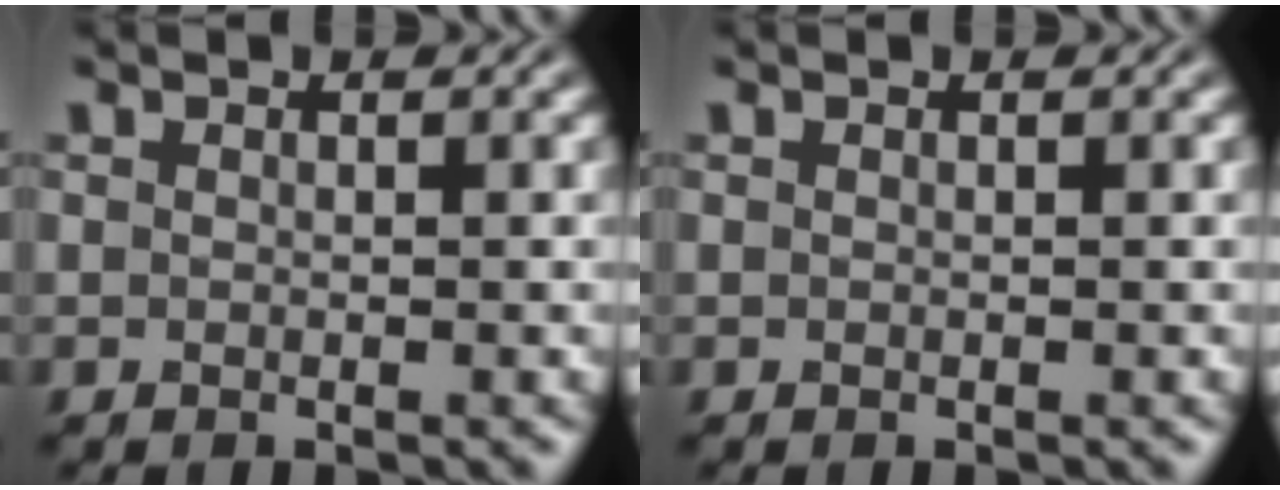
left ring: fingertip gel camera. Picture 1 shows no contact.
{"total": 0.0}